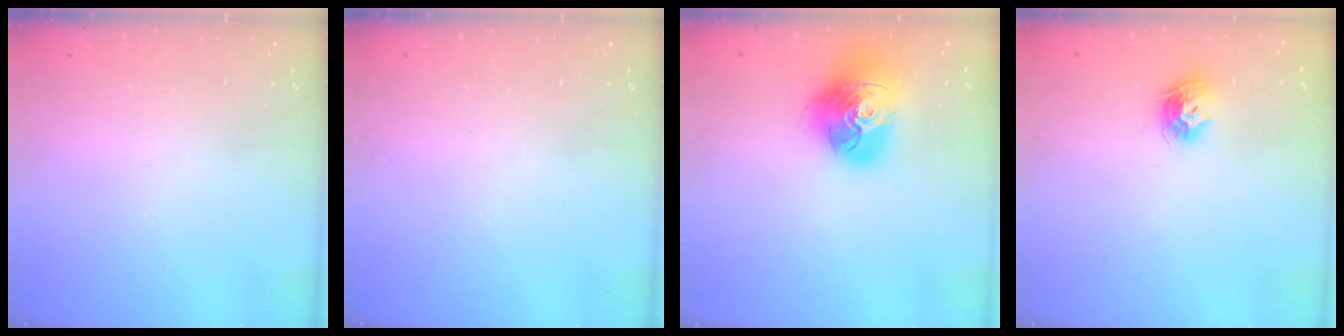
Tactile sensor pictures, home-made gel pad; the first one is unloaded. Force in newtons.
{"total": 0.0}
{"total": 18.8, "press": 18.6, "slide": 2.1}
{"total": 8.7, "press": 8.7, "slide": 0.3}